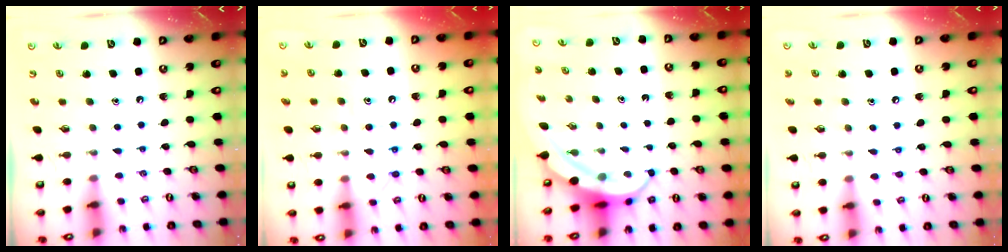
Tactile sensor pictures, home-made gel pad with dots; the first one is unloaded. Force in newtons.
{"total": 10.9, "press": 10.8, "slide": 1.0}
{"total": 6.4, "press": 6.3, "slide": 0.8}
{"total": 5.6, "press": 5.6, "slide": 0.6}